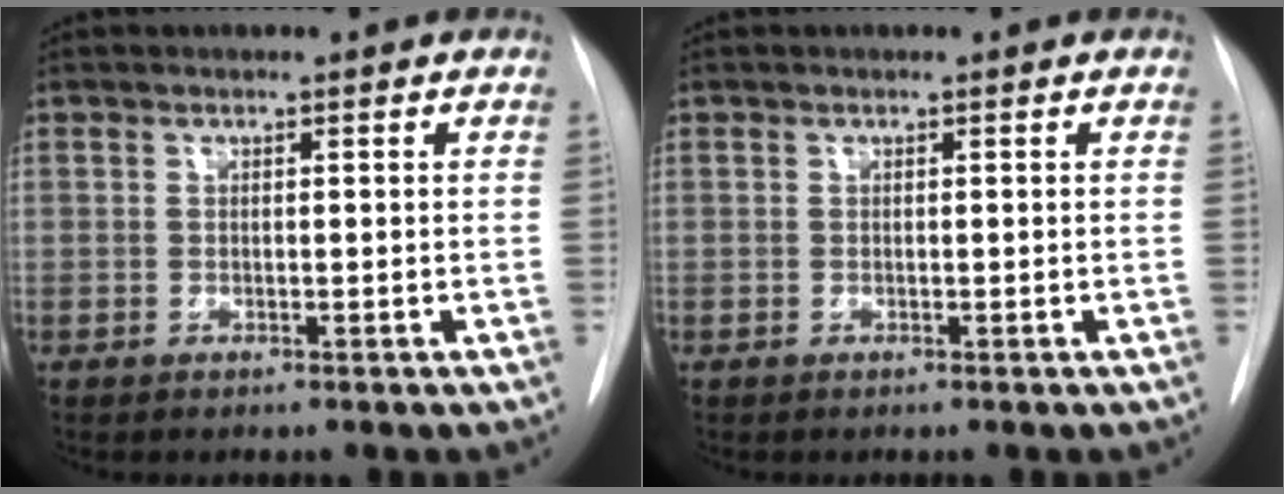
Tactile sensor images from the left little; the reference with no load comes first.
{"total": 0.0}